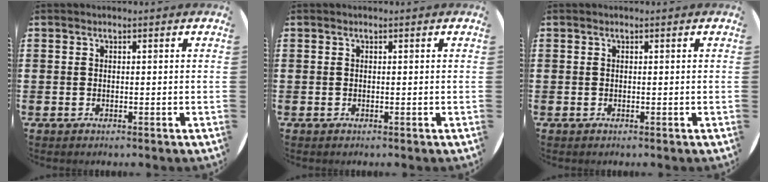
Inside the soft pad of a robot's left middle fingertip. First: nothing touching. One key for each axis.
{"total": 0.0}
{"total": 0.0}